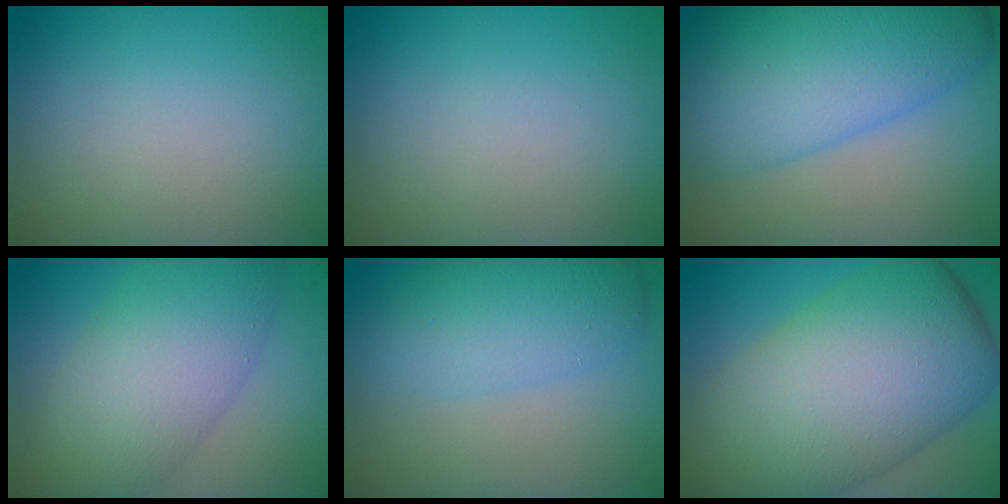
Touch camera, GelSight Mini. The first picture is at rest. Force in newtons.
{"total": 0.0}
{"total": 12.3, "press": 12.3, "slide": 0.2}
{"total": 7.9, "press": 7.9, "slide": 0.3}
{"total": 4.9, "press": 4.9, "slide": 0.1}
{"total": 13.9, "press": 13.9, "slide": 0.6}